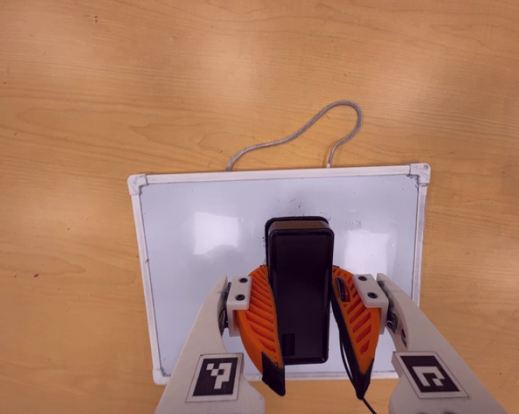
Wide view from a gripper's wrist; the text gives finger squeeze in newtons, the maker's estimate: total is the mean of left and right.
{"total": 8.3, "left": 7.2, "right": 9.3}